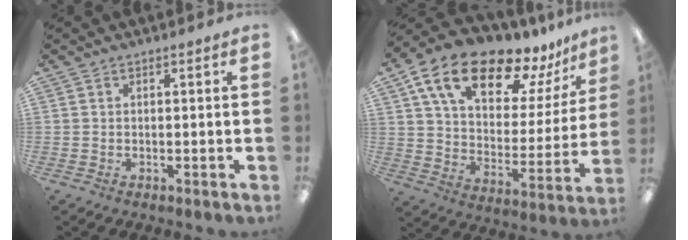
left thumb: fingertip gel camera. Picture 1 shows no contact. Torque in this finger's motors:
{"motor_torque": [0.47, 0.56, 1.66, -1.11, 0.24]}